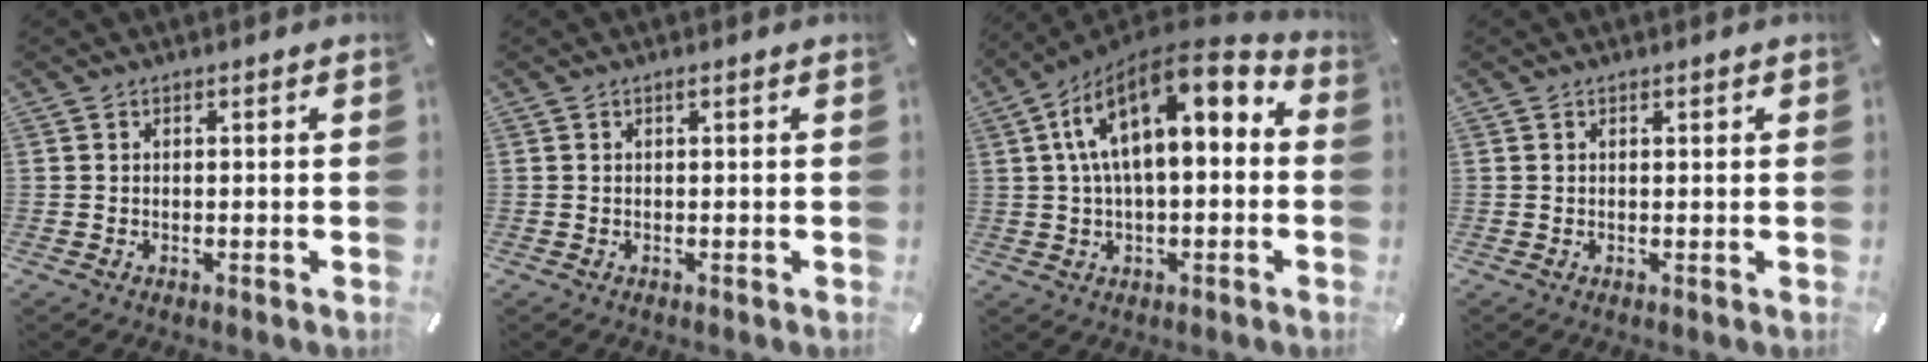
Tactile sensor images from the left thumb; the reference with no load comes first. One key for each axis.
{"total": 0.6, "fx": 0.2, "fy": 0.0, "fz": 0.5, "tx": -0.009, "ty": 0.000, "tz": 0.004}
{"total": 16.4, "fx": 5.7, "fy": 7.9, "fz": 13.2, "tx": -0.238, "ty": -0.029, "tz": 0.096}
{"total": 0.6, "fx": 0.4, "fy": 0.2, "fz": 0.5, "tx": -0.008, "ty": 0.001, "tz": 0.007}